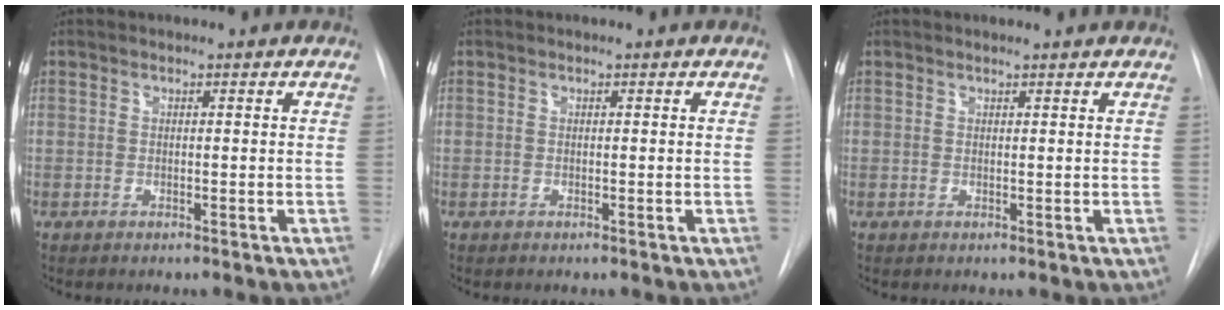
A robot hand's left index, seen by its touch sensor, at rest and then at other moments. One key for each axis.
{"total": 0.0}
{"total": 1.6, "fx": 1.5, "fy": -0.2, "fz": 0.3, "tx": -0.009, "ty": 0.005, "tz": 0.021}